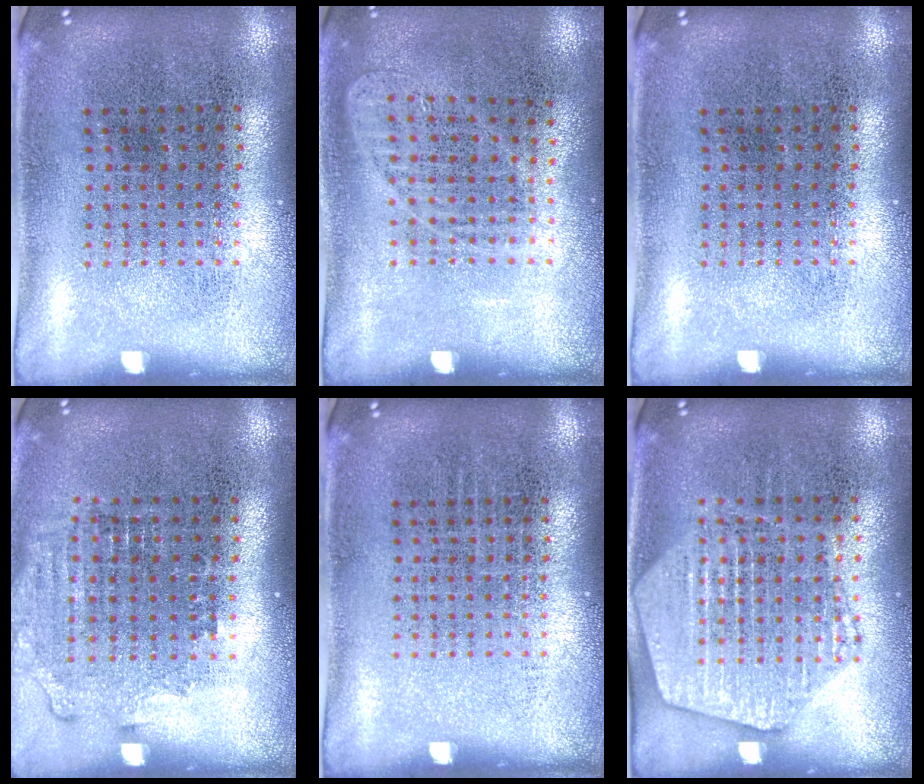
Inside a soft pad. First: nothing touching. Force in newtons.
{"total": 1.0, "press": 0.9, "slide": 0.4}
{"total": 0.0}
{"total": 1.4, "press": 1.2, "slide": 0.6}
{"total": 0.0}
{"total": 1.9, "press": 1.9, "slide": 0.3}